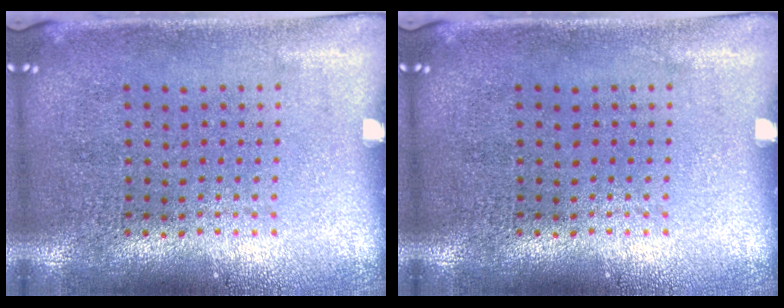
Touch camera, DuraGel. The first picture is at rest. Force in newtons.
{"total": 0.0}